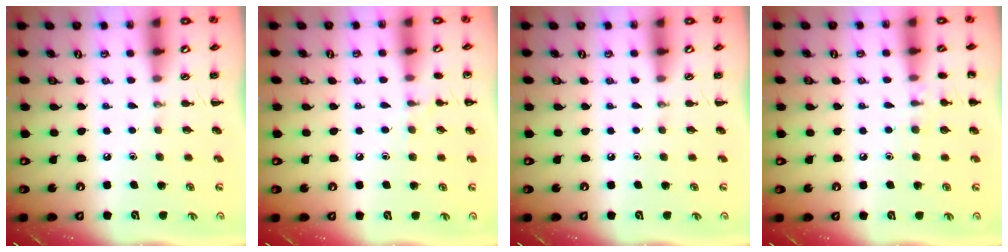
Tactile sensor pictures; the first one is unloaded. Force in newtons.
{"total": 6.5, "press": 6.1, "slide": 2.1}
{"total": 0.0}
{"total": 7.6, "press": 7.3, "slide": 2.1}